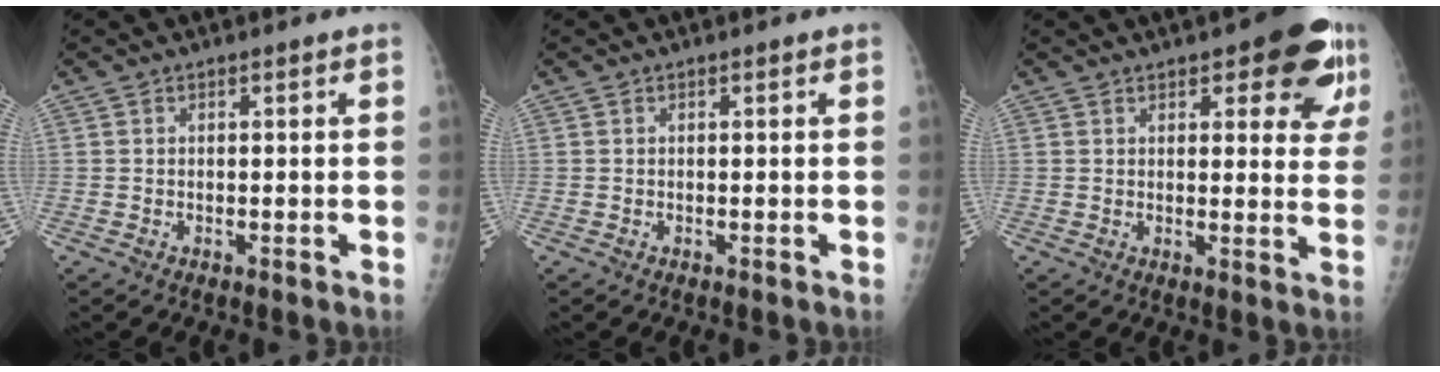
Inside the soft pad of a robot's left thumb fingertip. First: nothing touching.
{"total": 0.0}
{"total": 15.9, "force": [9.2, 5.3, 11.8], "torque": [-0.111, -0.043, 0.110]}